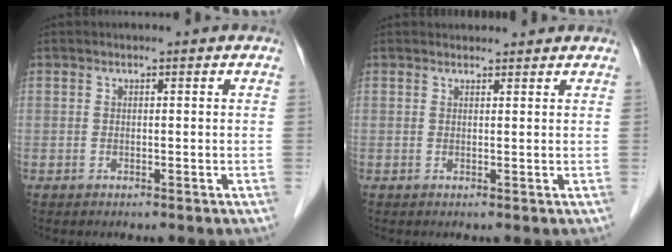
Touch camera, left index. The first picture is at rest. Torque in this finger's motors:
{"motor_torque": [-0.14, -0.16, -0.02, -0.01]}